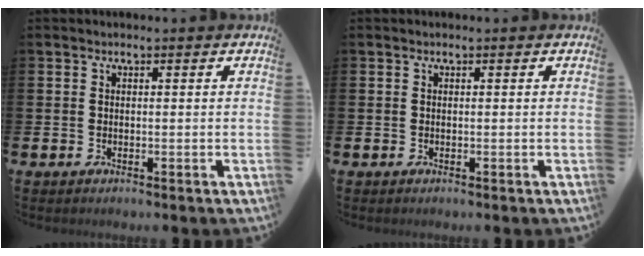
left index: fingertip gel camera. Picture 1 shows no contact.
{"total": 0.0}